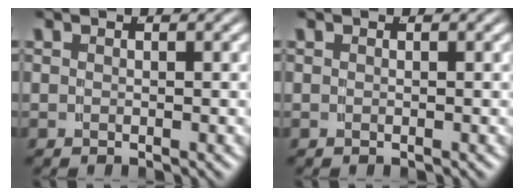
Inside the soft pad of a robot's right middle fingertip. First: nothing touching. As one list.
[{"total": 0.0}]